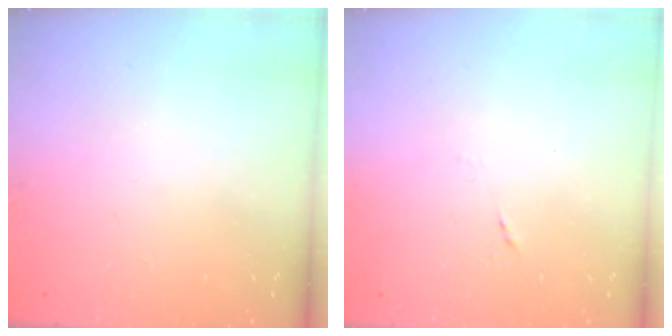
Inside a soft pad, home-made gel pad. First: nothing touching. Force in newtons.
{"total": 4.9, "press": 4.7, "slide": 1.1}